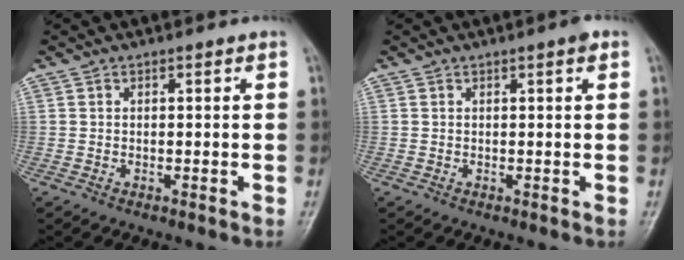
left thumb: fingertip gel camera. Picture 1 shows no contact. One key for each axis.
{"total": 1.2, "fx": 0.6, "fy": 0.1, "fz": 1.1, "tx": -0.019, "ty": 0.001, "tz": 0.006}